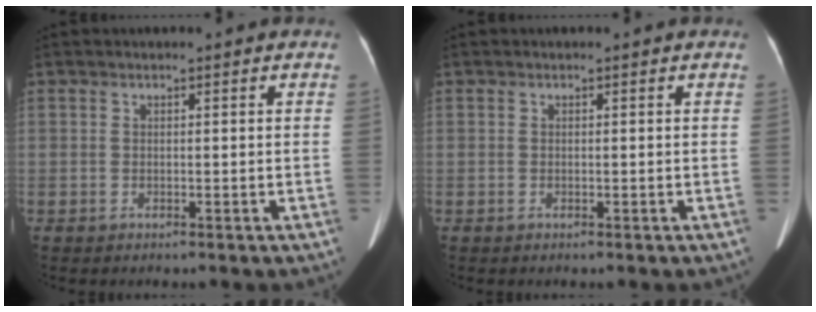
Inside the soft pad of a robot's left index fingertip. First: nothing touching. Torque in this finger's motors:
{"motor_torque": [0.06, 0.02, 0.01, 0.00]}